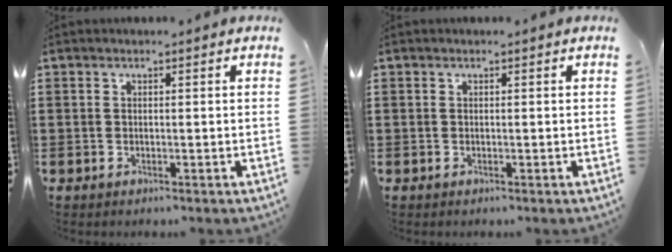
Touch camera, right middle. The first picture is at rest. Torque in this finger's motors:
{"motor_torque": [0.00, 0.00, 0.00, -0.01]}